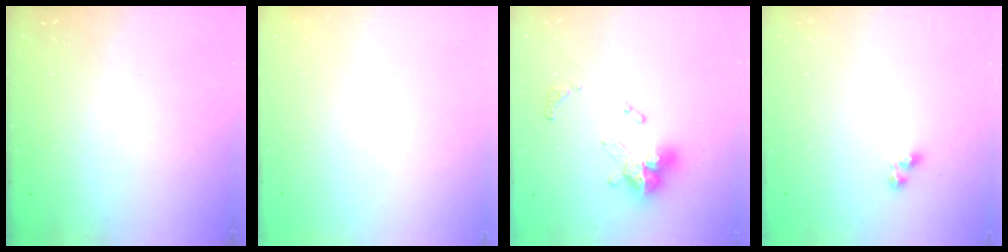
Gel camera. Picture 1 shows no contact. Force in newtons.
{"total": 0.0}
{"total": 13.1, "press": 13.0, "slide": 1.4}
{"total": 3.1, "press": 3.1, "slide": 0.3}